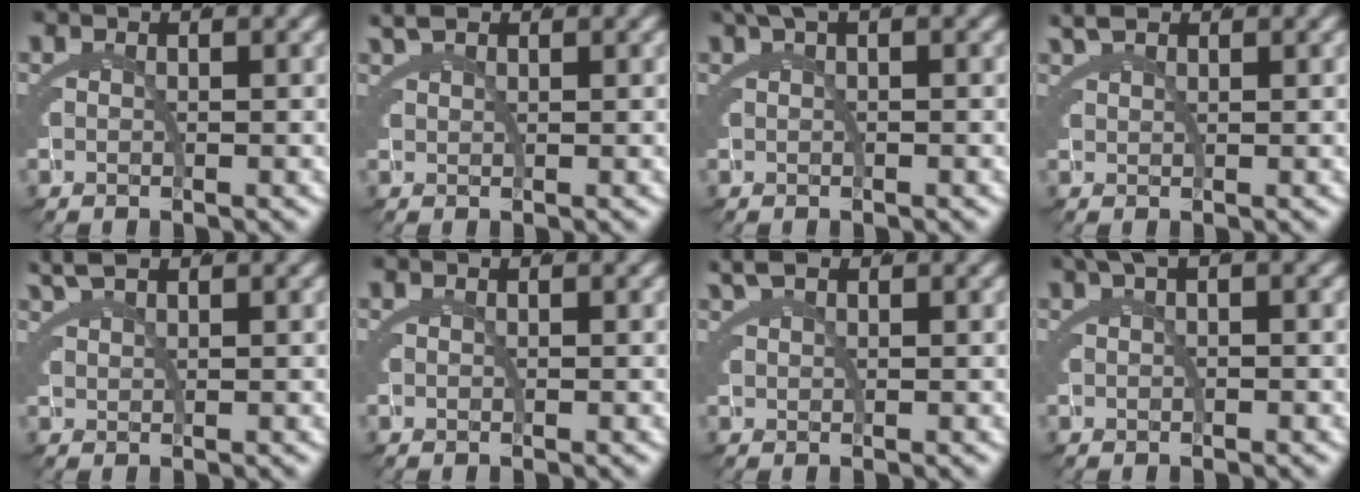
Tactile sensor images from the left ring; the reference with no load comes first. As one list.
[{"total": 2.8, "force": [2.3, 1.0, 1.2], "torque": [-0.020, 0.013, 0.034]}, {"total": 1.9, "force": [1.6, -0.1, 1.1], "torque": [-0.021, 0.015, 0.026]}, {"total": 2.7, "force": [2.4, 0.8, 1.1], "torque": [-0.016, 0.012, 0.037]}, {"total": 2.6, "force": [2.4, 0.2, 0.8], "torque": [-0.013, 0.013, 0.043]}, {"total": 0.0}, {"total": 3.1, "force": [2.3, 1.5, 1.5], "torque": [-0.026, 0.017, 0.030]}, {"total": 1.6, "force": [1.3, -0.2, 1.0], "torque": [-0.019, 0.014, 0.022]}]